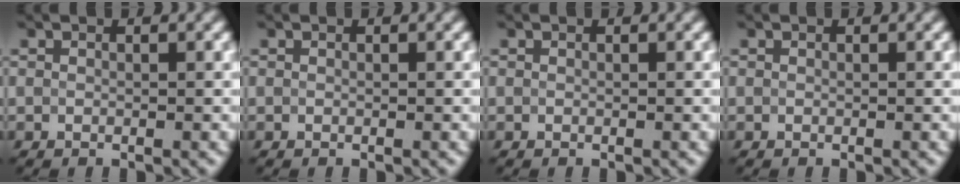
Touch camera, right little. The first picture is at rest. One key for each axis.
{"total": 0.0}
{"total": 0.0}
{"total": 0.0}